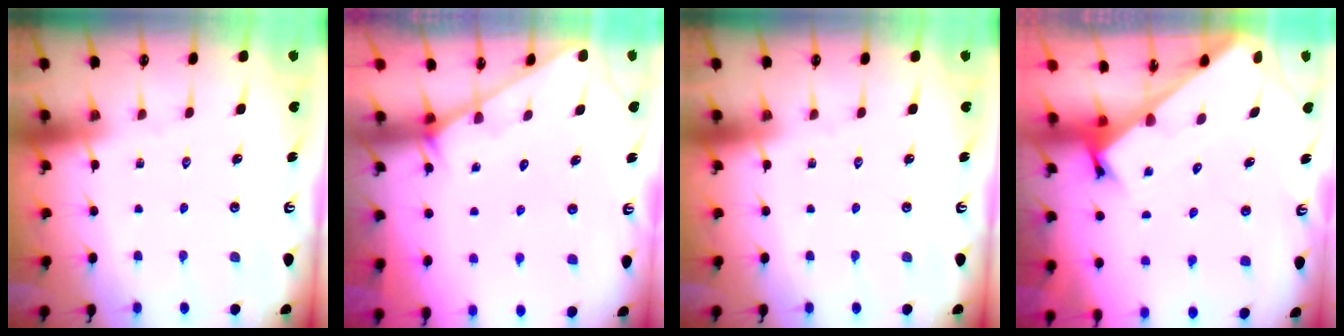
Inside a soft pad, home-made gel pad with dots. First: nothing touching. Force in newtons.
{"total": 2.1, "press": 2.1, "slide": 0.2}
{"total": 0.0}
{"total": 2.4, "press": 2.4, "slide": 0.2}